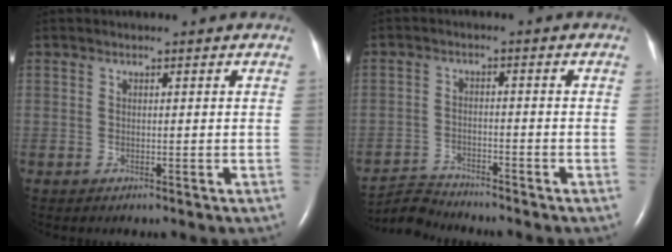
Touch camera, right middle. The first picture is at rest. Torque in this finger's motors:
{"motor_torque": [-0.29, -0.10, -0.10, -0.03]}